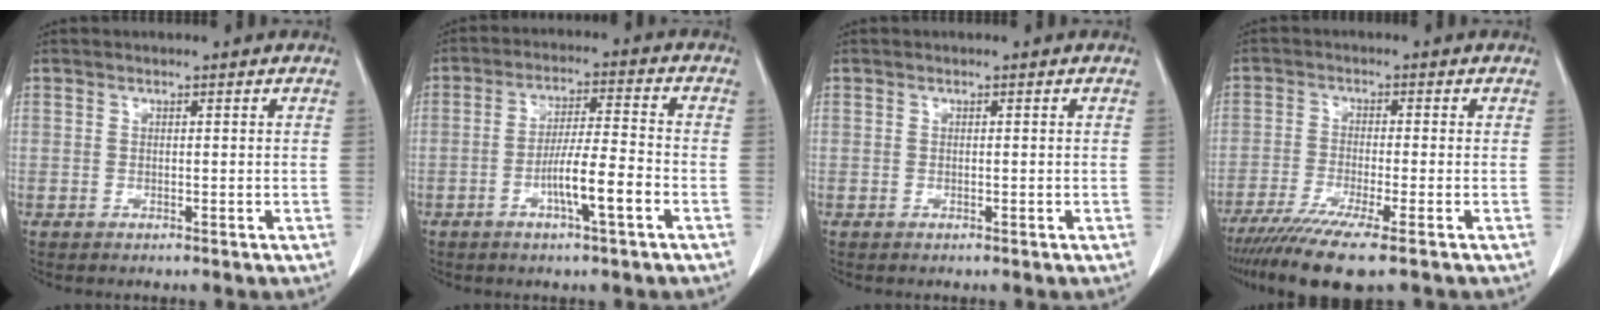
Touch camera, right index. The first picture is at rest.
{"total": 7.8, "force": [-3.1, 0.2, 7.1], "torque": [-0.130, 0.002, -0.055]}
{"total": 0.0}
{"total": 9.8, "force": [-7.0, 0.0, 6.8], "torque": [-0.117, -0.024, -0.117]}